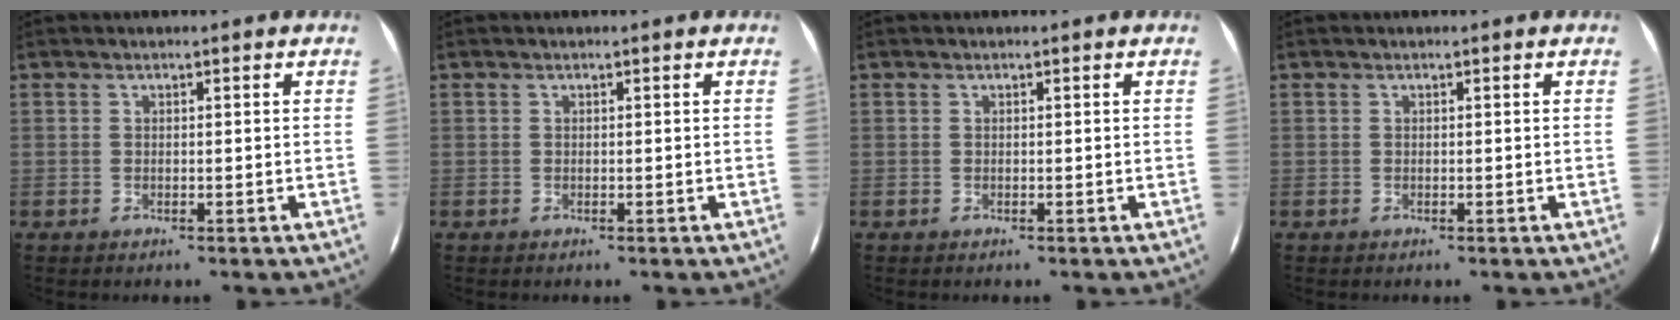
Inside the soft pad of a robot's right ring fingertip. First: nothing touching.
{"total": 0.0}
{"total": 0.0}
{"total": 0.0}